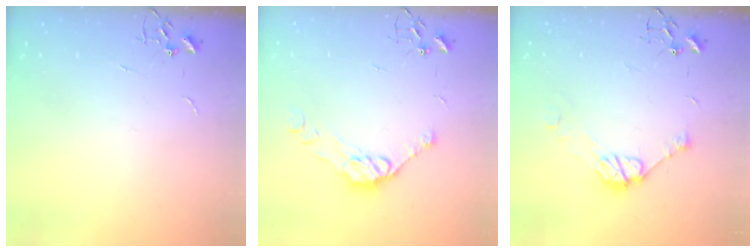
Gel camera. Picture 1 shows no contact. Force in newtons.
{"total": 10.5, "press": 10.4, "slide": 0.6}
{"total": 9.2, "press": 9.2, "slide": 0.5}